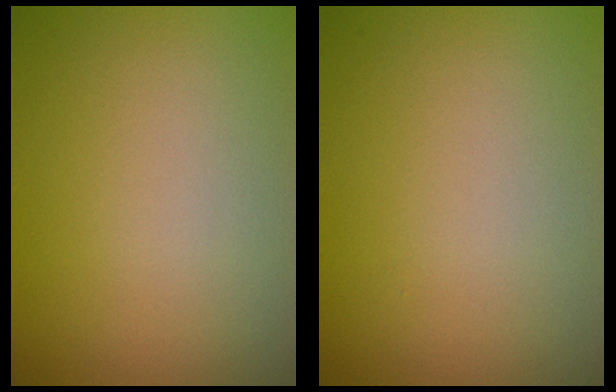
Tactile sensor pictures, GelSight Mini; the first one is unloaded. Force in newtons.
{"total": 0.0}